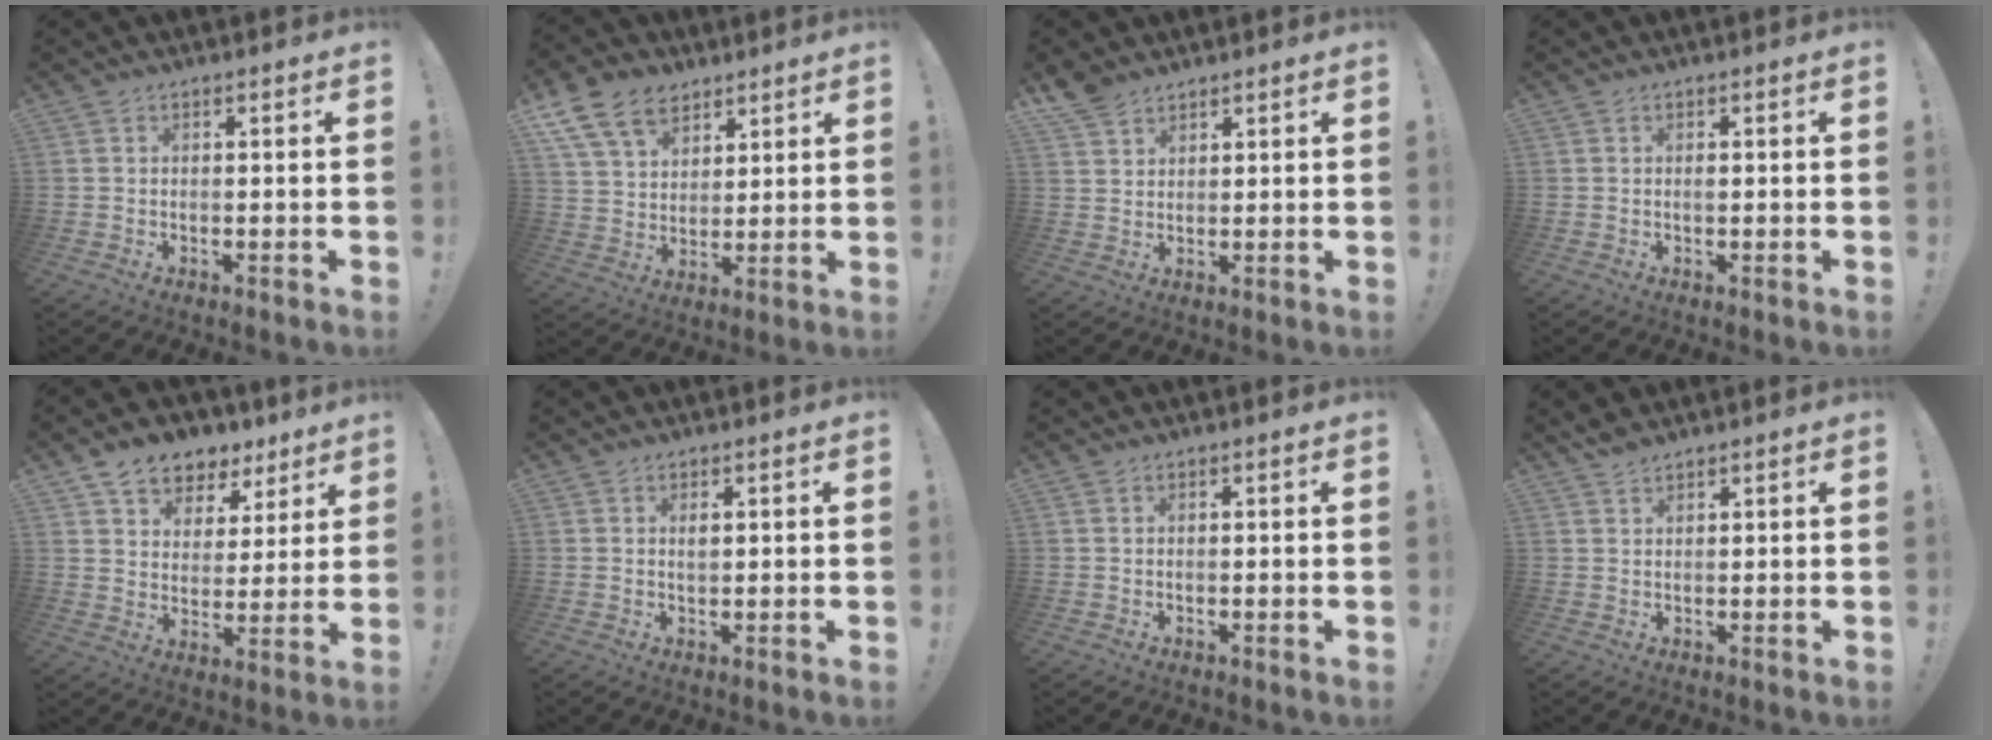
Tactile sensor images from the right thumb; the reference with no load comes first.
{"total": 14.4, "force": [8.3, 9.7, 6.7], "torque": [-0.120, -0.040, 0.163]}
{"total": 4.9, "force": [4.1, 2.3, 1.5], "torque": [-0.028, -0.024, 0.078]}
{"total": 0.6, "force": [-0.1, 0.4, 0.4], "torque": [-0.004, -0.001, -0.002]}
{"total": 9.7, "force": [6.9, 6.4, 2.4], "torque": [-0.045, -0.047, 0.133]}
{"total": 1.7, "force": [0.4, 0.9, 1.4], "torque": [-0.016, -0.003, 0.005]}
{"total": 0.0}
{"total": 2.1, "force": [1.9, 0.7, 0.7], "torque": [-0.013, -0.008, 0.035]}